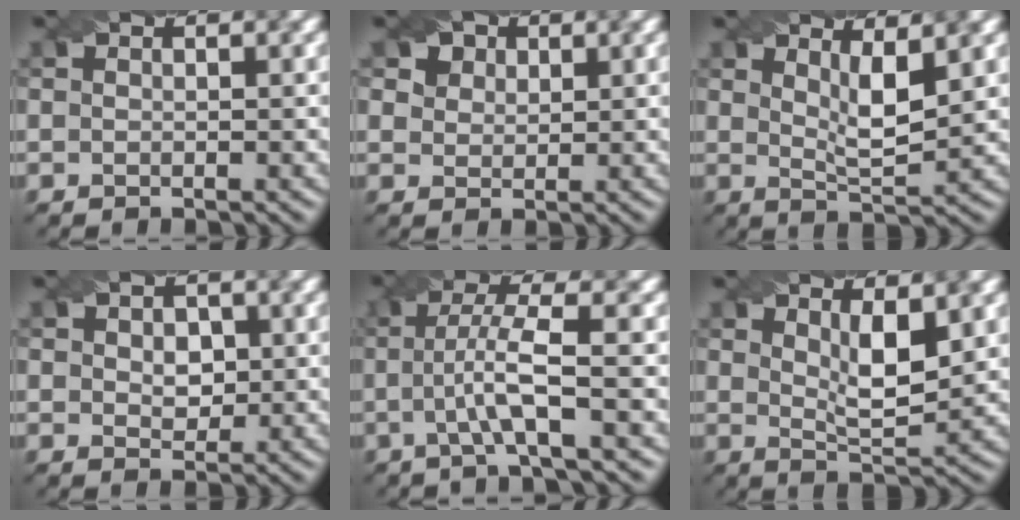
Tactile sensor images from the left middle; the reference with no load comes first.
{"total": 5.0, "force": [3.1, 3.4, 2.0], "torque": [-0.059, 0.004, 0.047]}
{"total": 3.6, "force": [1.6, 1.0, 3.1], "torque": [-0.053, -0.012, 0.026]}
{"total": 2.6, "force": [0.3, 1.9, 1.8], "torque": [-0.028, 0.000, 0.007]}
{"total": 4.5, "force": [-0.6, 0.5, 4.4], "torque": [-0.084, 0.007, -0.015]}
{"total": 4.0, "force": [1.5, 1.2, 3.5], "torque": [-0.060, -0.012, 0.028]}